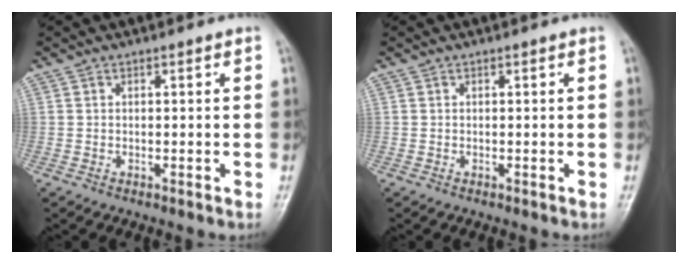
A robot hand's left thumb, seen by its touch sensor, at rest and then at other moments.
{"total": 0.0}